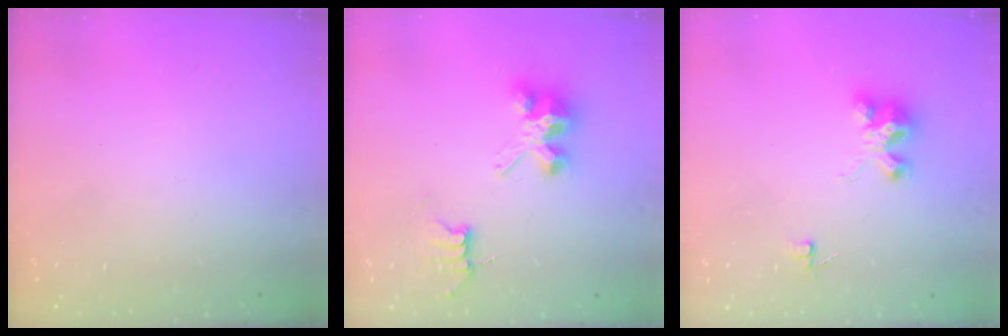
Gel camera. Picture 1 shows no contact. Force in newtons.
{"total": 7.1, "press": 7.1, "slide": 0.2}
{"total": 4.1, "press": 4.1, "slide": 0.2}